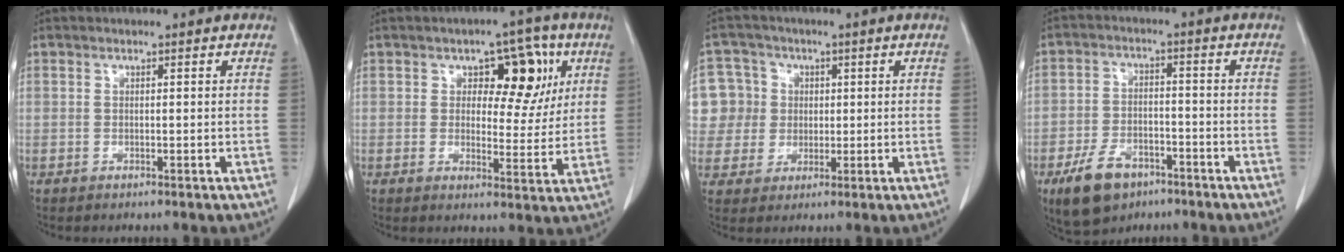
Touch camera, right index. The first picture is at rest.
{"total": 9.4, "force": [3.4, 5.1, 7.1], "torque": [-0.073, 0.021, 0.045]}
{"total": 11.1, "force": [2.2, 10.7, 1.6], "torque": [-0.058, 0.044, 0.057]}
{"total": 8.3, "force": [-5.2, 4.9, 4.3], "torque": [-0.087, 0.000, -0.085]}